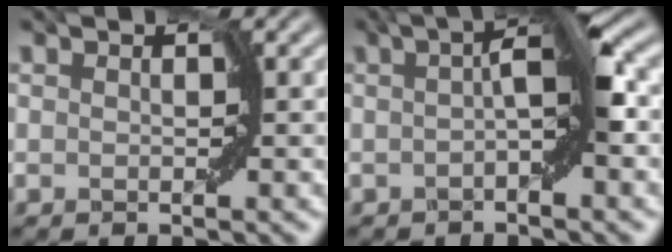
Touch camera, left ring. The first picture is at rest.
{"total": 4.1, "force": [-0.1, 0.3, 4.1], "torque": [-0.069, 0.013, -0.014]}